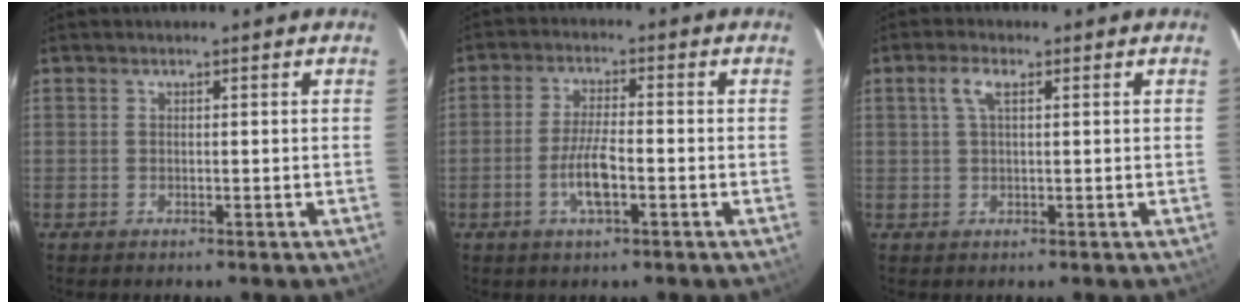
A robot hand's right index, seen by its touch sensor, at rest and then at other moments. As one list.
[{"total": 5.9, "force": [-2.2, 1.2, 5.4], "torque": [-0.106, 0.000, -0.042]}, {"total": 3.0, "force": [1.1, 1.0, 2.6], "torque": [-0.056, 0.008, 0.021]}]